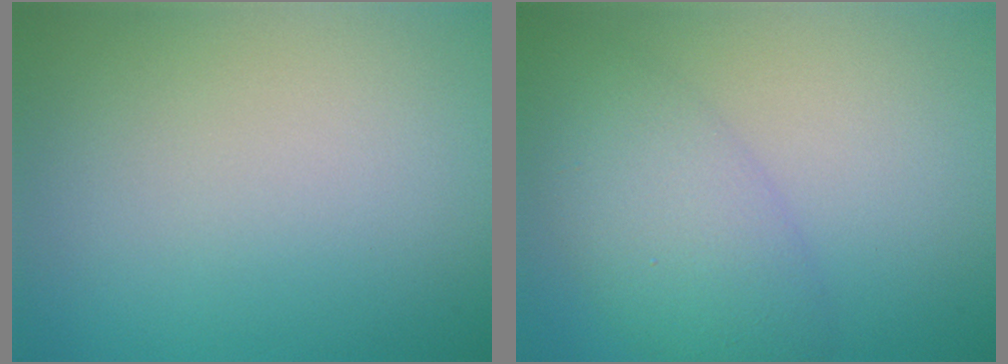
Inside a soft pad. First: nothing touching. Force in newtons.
{"total": 5.2, "press": 5.2, "slide": 0.3}